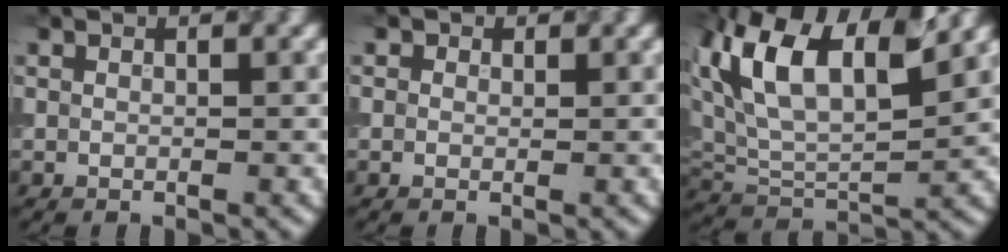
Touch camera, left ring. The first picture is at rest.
{"total": 0.8, "force": [0.4, 0.7, 0.3], "torque": [-0.001, -0.005, -0.004]}
{"total": 11.2, "force": [5.2, 5.2, 8.4], "torque": [-0.169, 0.020, 0.091]}